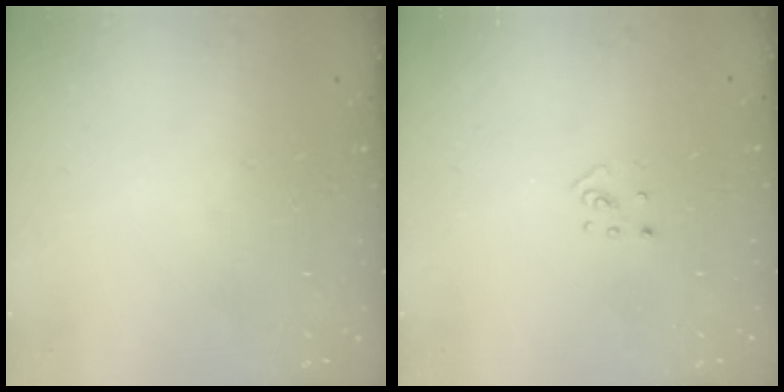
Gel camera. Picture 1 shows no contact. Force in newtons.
{"total": 2.5, "press": 2.4, "slide": 0.5}